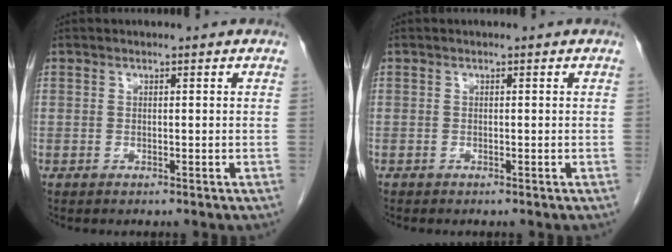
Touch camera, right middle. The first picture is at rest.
{"total": 0.0}